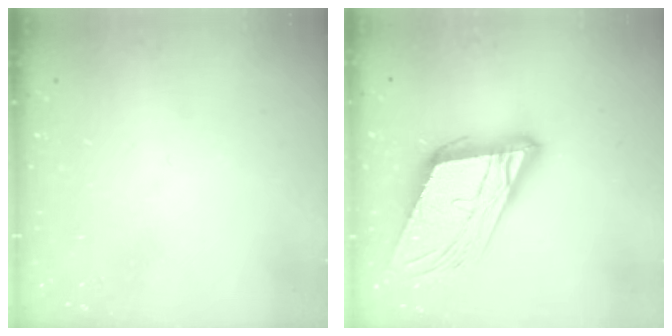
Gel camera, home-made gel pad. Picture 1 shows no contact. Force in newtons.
{"total": 18.1, "press": 17.7, "slide": 3.6}